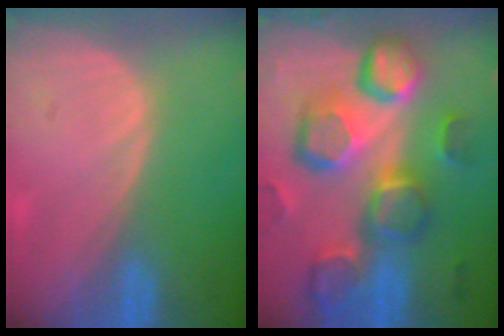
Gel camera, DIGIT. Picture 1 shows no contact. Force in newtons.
{"total": 13.0, "press": 11.4, "slide": 6.3}